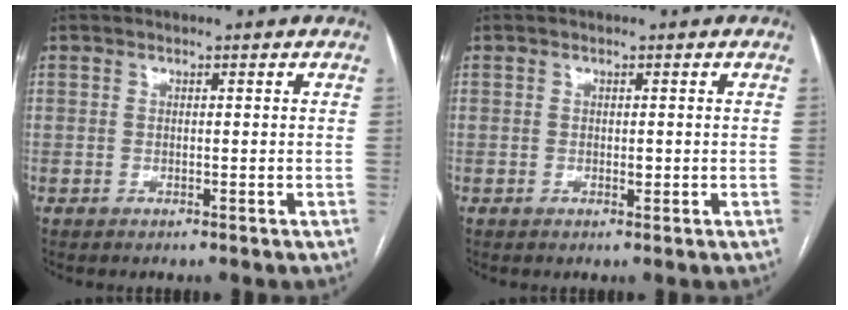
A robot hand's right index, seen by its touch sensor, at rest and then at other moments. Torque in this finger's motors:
{"motor_torque": [-0.01, 0.01, 0.04, 0.02]}